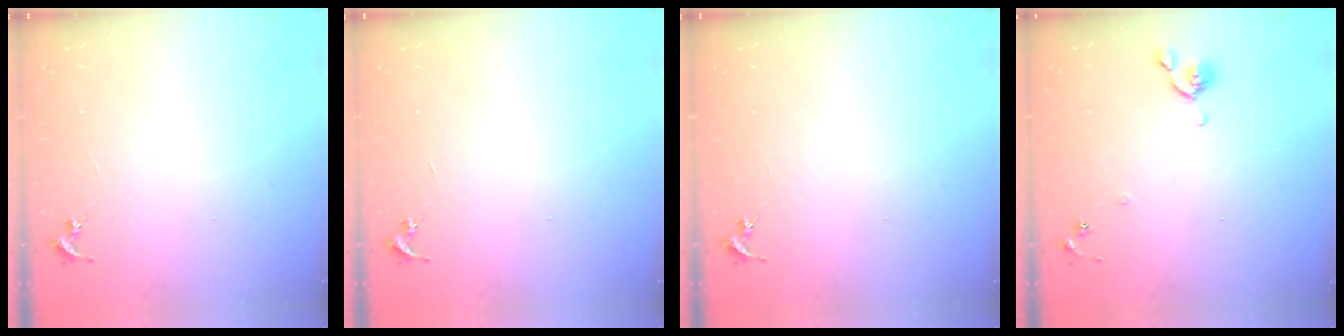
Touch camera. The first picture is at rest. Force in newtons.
{"total": 0.0}
{"total": 0.0}
{"total": 6.2, "press": 6.2, "slide": 0.8}